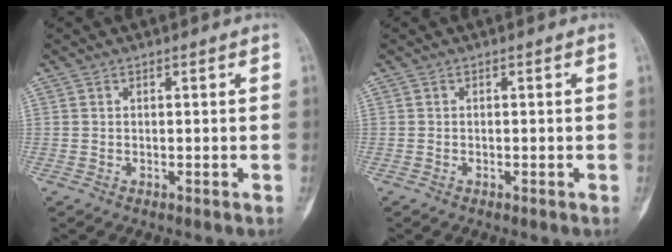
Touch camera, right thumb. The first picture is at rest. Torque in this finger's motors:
{"motor_torque": [-0.64, 0.02, -0.15, 0.06, -0.02]}